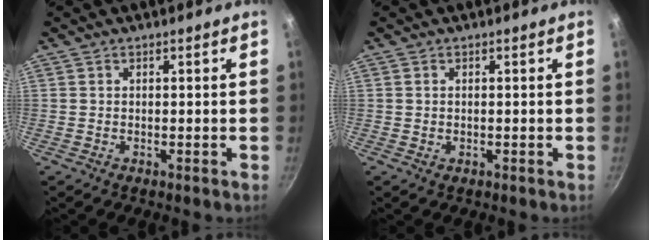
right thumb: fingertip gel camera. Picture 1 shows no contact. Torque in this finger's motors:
{"motor_torque": [-0.50, 0.08, -0.04, 0.19, -0.05]}